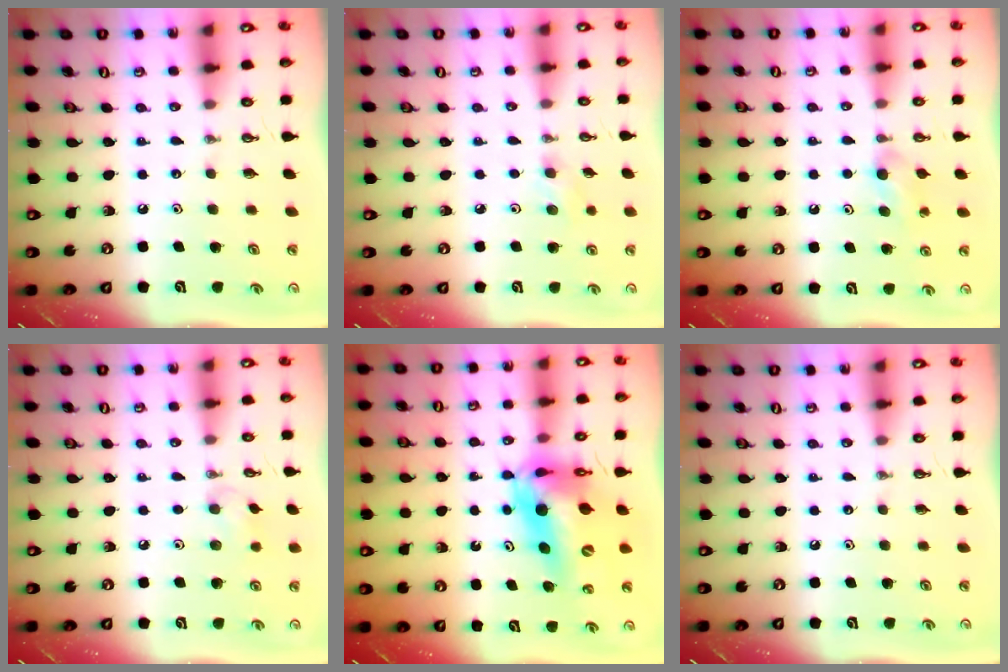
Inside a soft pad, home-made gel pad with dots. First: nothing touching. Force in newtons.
{"total": 6.2, "press": 4.8, "slide": 3.9}
{"total": 4.5, "press": 4.2, "slide": 1.4}
{"total": 6.3, "press": 5.5, "slide": 3.1}
{"total": 16.1, "press": 16.1, "slide": 1.4}
{"total": 0.0}